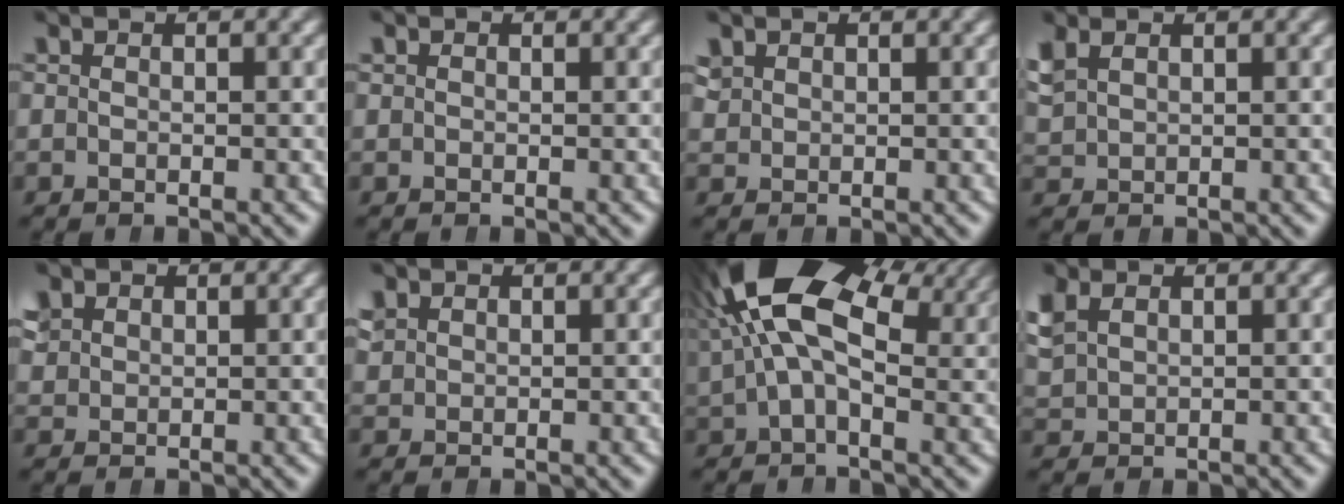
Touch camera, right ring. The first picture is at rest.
{"total": 0.6, "force": [0.2, 0.5, 0.1], "torque": [-0.005, -0.002, 0.004]}
{"total": 2.1, "force": [1.0, 1.7, 0.7], "torque": [-0.014, 0.004, 0.023]}
{"total": 2.5, "force": [1.1, 2.0, 1.1], "torque": [-0.029, 0.004, 0.027]}
{"total": 2.7, "force": [1.4, 2.1, 0.9], "torque": [-0.021, 0.004, 0.030]}
{"total": 2.3, "force": [1.1, 1.8, 0.8], "torque": [-0.017, 0.004, 0.024]}
{"total": 18.2, "force": [5.3, 11.5, 13.0], "torque": [-0.231, 0.028, 0.058]}
{"total": 2.9, "force": [1.2, 2.4, 1.2], "torque": [-0.034, 0.003, 0.029]}